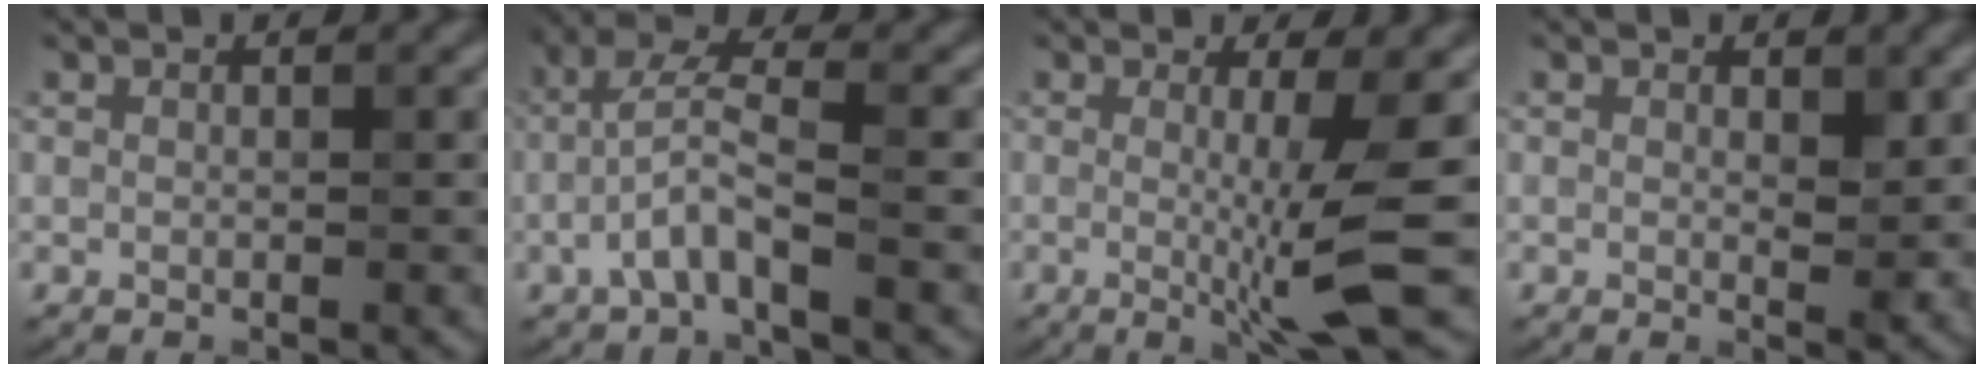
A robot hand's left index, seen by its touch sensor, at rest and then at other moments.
{"total": 3.9, "force": [-1.6, 0.9, 3.5], "torque": [-0.075, 0.013, -0.038]}
{"total": 5.5, "force": [-0.2, 0.7, 5.5], "torque": [-0.089, -0.015, -0.006]}
{"total": 1.4, "force": [0.4, 0.6, 1.2], "torque": [-0.015, -0.008, 0.007]}